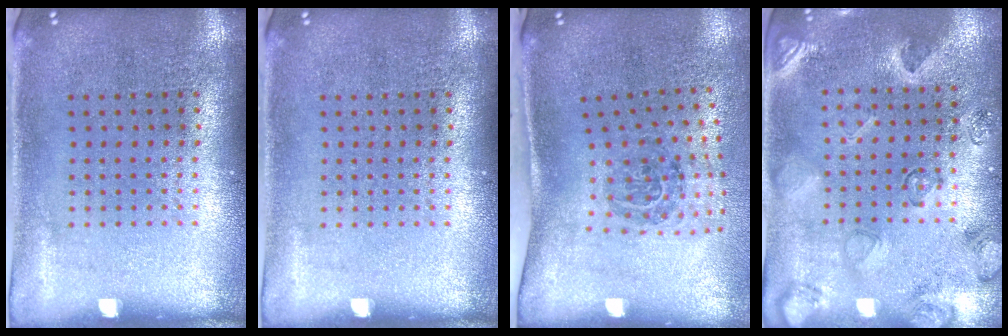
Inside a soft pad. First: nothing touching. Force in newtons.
{"total": 0.0}
{"total": 1.8, "press": 1.1, "slide": 1.4}
{"total": 2.3, "press": 1.9, "slide": 1.3}